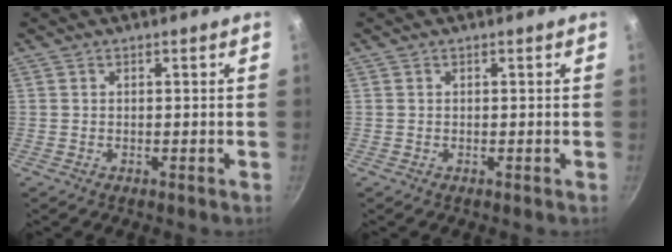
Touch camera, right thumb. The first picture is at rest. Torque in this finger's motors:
{"motor_torque": [0.02, -0.02, 0.14, 0.14, 0.00]}